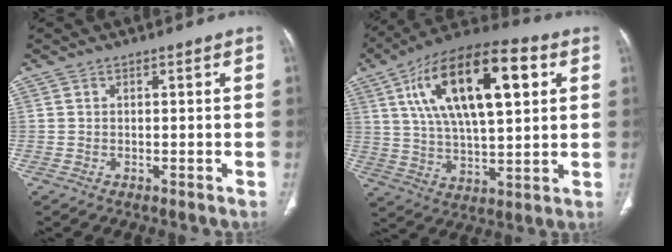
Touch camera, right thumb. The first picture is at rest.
{"total": 23.5, "force": [7.7, 9.9, 19.9], "torque": [-0.332, 0.003, 0.124]}